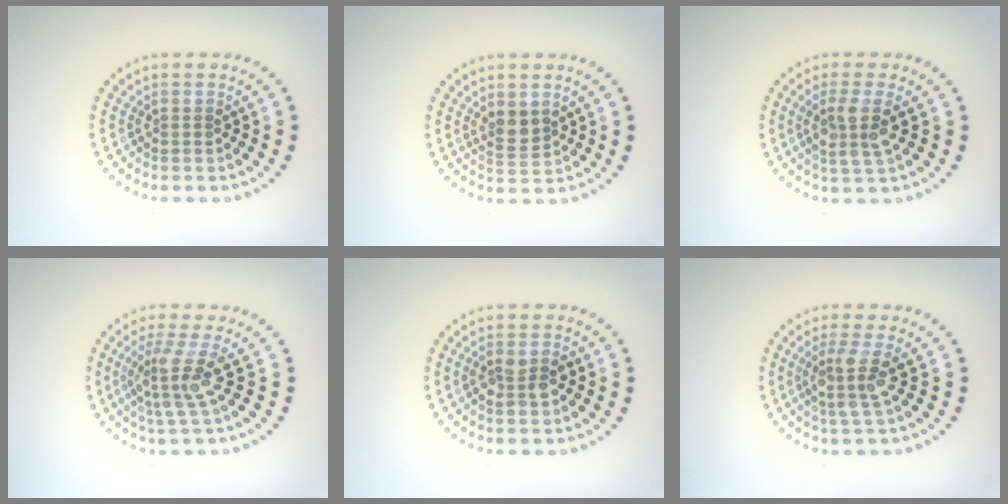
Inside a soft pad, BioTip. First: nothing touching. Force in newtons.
{"total": 2.0, "press": 1.7, "slide": 1.0}
{"total": 3.1, "press": 2.7, "slide": 1.5}
{"total": 3.6, "press": 2.6, "slide": 2.5}
{"total": 2.5, "press": 2.4, "slide": 0.4}
{"total": 3.1, "press": 2.5, "slide": 1.9}